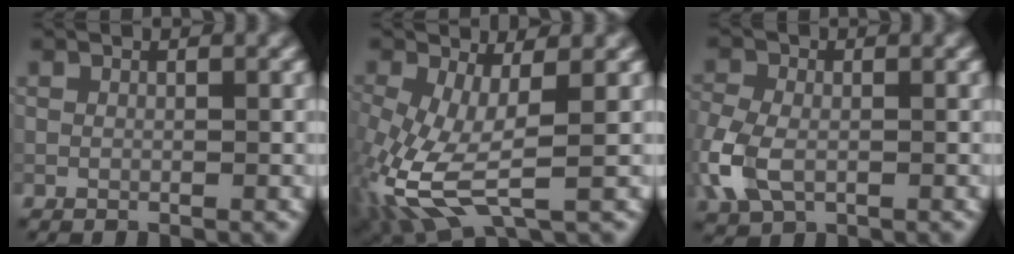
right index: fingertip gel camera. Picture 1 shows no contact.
{"total": 7.4, "force": [-1.2, 3.2, 6.6], "torque": [-0.166, -0.012, -0.023]}
{"total": 5.4, "force": [-1.6, 3.6, 3.7], "torque": [-0.105, -0.005, -0.039]}